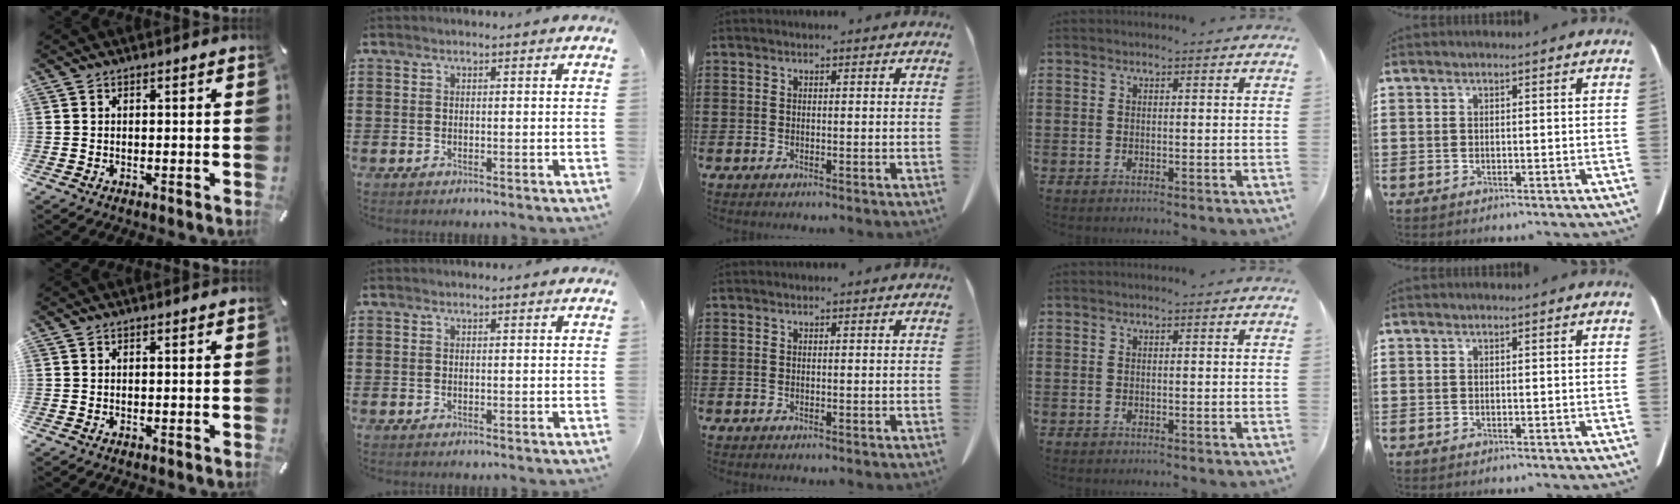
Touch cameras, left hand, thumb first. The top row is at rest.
{}